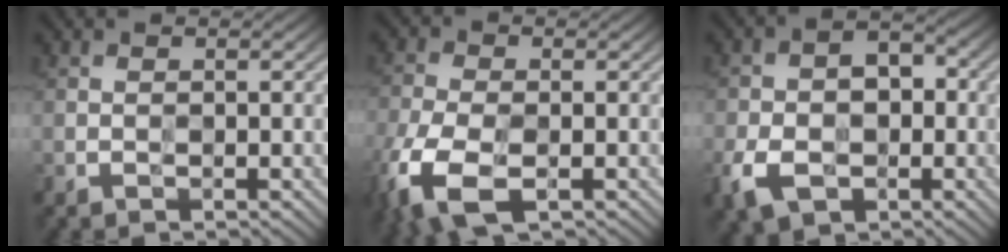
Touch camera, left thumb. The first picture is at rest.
{"total": 9.1, "force": [-4.5, 4.4, 6.6], "torque": [-0.166, -0.022, -0.095]}
{"total": 8.4, "force": [-2.7, 5.9, 5.4], "torque": [-0.110, -0.014, -0.053]}